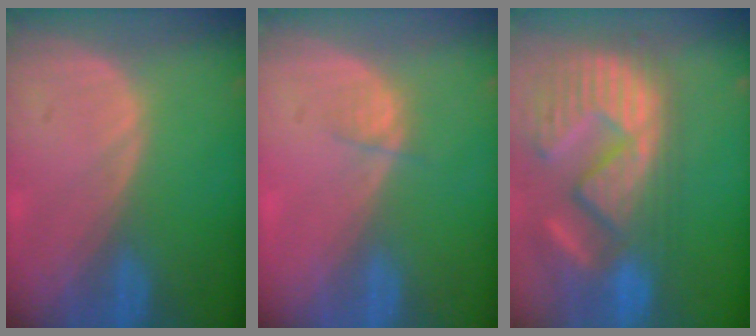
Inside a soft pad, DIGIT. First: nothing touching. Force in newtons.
{"total": 1.4, "press": 1.3, "slide": 0.6}
{"total": 14.9, "press": 12.4, "slide": 8.2}